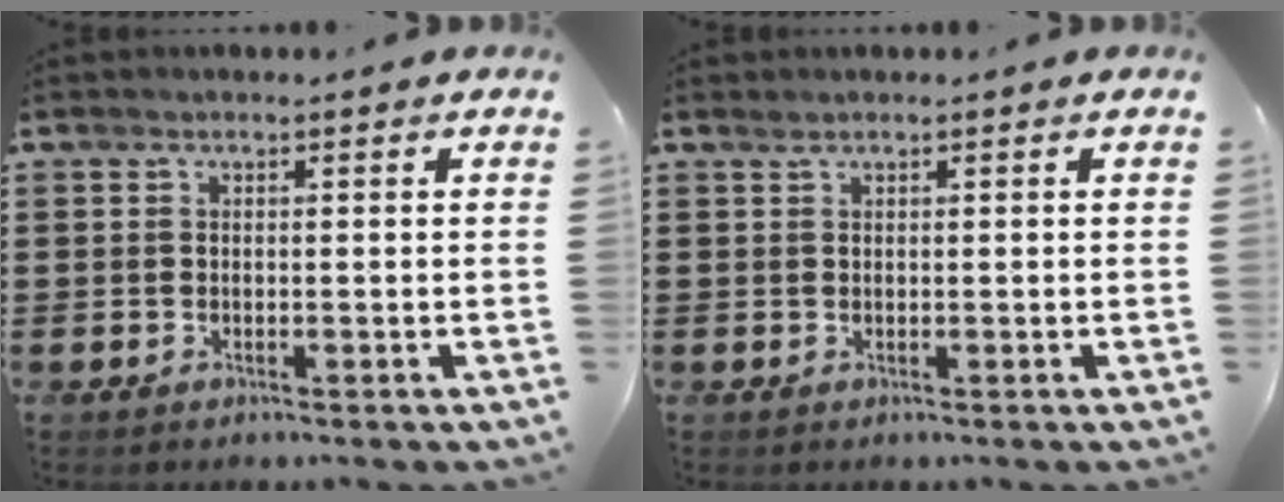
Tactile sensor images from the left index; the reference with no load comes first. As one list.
[{"total": 0.5, "force": [0.4, 0.0, 0.3], "torque": [-0.007, -0.001, 0.009]}]